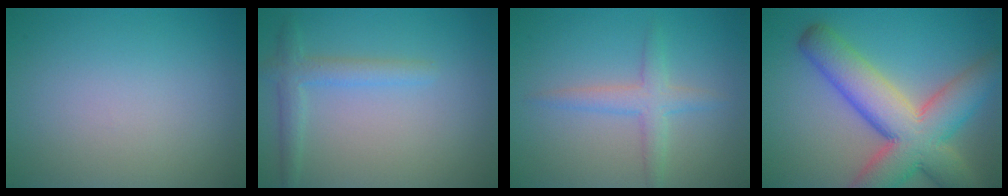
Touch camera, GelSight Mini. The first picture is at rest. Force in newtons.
{"total": 2.4, "press": 2.4, "slide": 0.0}
{"total": 2.7, "press": 2.7, "slide": 0.1}
{"total": 10.9, "press": 10.9, "slide": 0.6}